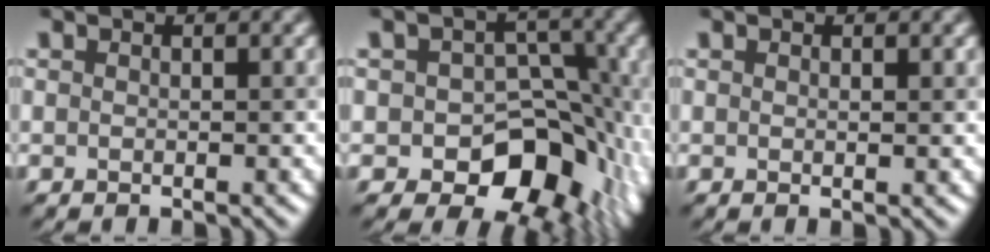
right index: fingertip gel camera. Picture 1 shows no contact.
{"total": 8.9, "force": [-2.1, 6.5, 5.7], "torque": [-0.054, -0.008, -0.041]}
{"total": 0.6, "force": [0.3, 0.1, 0.5], "torque": [-0.008, 0.000, 0.004]}